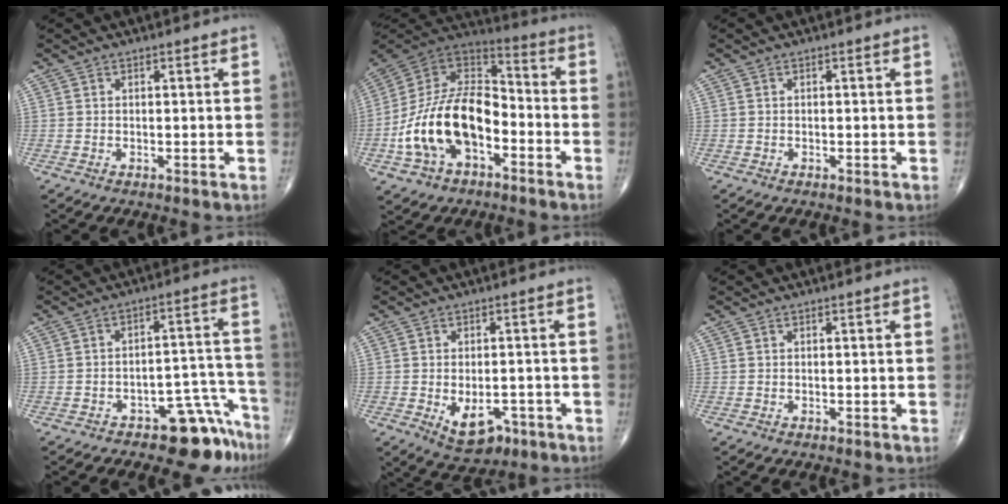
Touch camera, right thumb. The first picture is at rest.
{"total": 20.4, "force": [-6.2, 12.3, 15.1], "torque": [-0.256, 0.059, -0.111]}
{"total": 0.0}
{"total": 9.5, "force": [-7.3, 4.3, 4.4], "torque": [-0.010, 0.098, -0.102]}
{"total": 7.6, "force": [-2.8, 4.6, 5.4], "torque": [-0.063, 0.008, -0.029]}
{"total": 0.0}